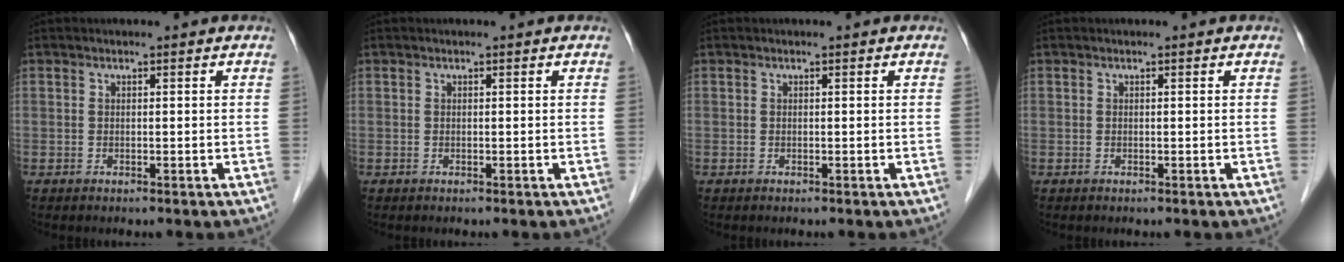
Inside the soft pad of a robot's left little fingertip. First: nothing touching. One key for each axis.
{"total": 0.0}
{"total": 0.0}
{"total": 0.0}